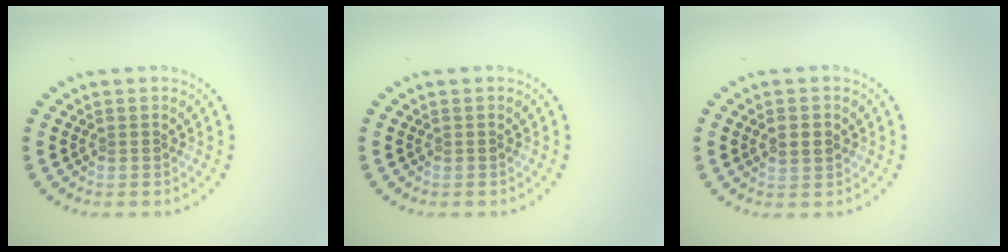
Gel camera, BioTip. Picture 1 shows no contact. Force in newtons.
{"total": 0.0}
{"total": 1.6, "press": 1.6, "slide": 0.3}